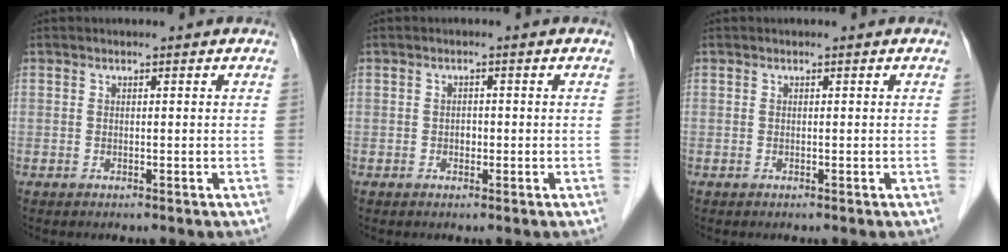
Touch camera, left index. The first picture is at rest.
{"total": 1.0, "force": [-0.3, 0.8, 0.6], "torque": [-0.009, 0.002, -0.006]}
{"total": 0.0}